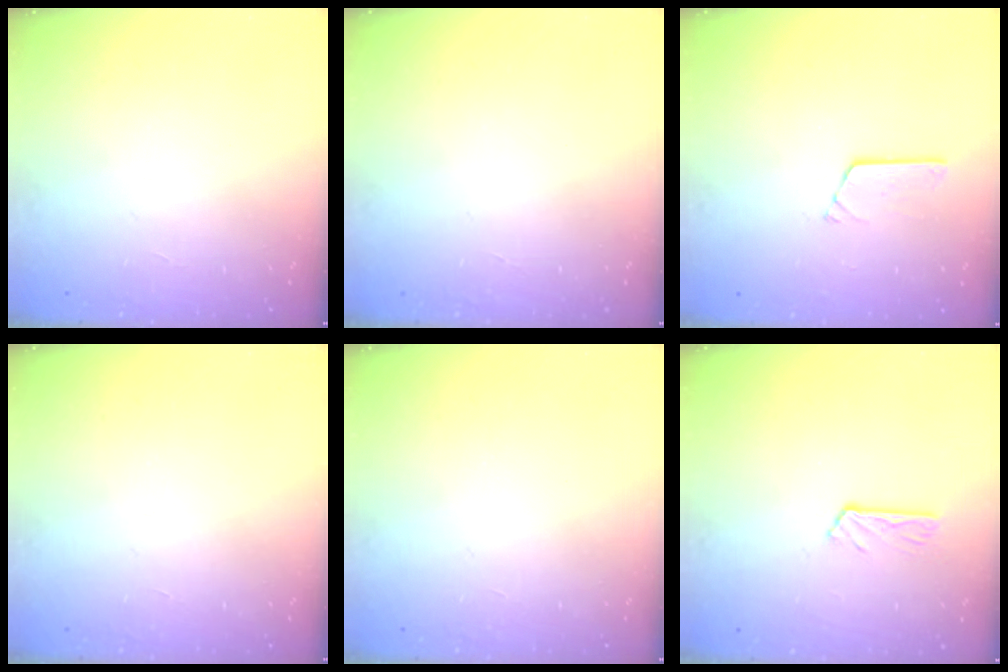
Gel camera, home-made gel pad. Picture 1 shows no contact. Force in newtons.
{"total": 0.0}
{"total": 2.7, "press": 2.7, "slide": 0.3}
{"total": 0.0}
{"total": 0.0}
{"total": 4.0, "press": 4.0, "slide": 0.4}